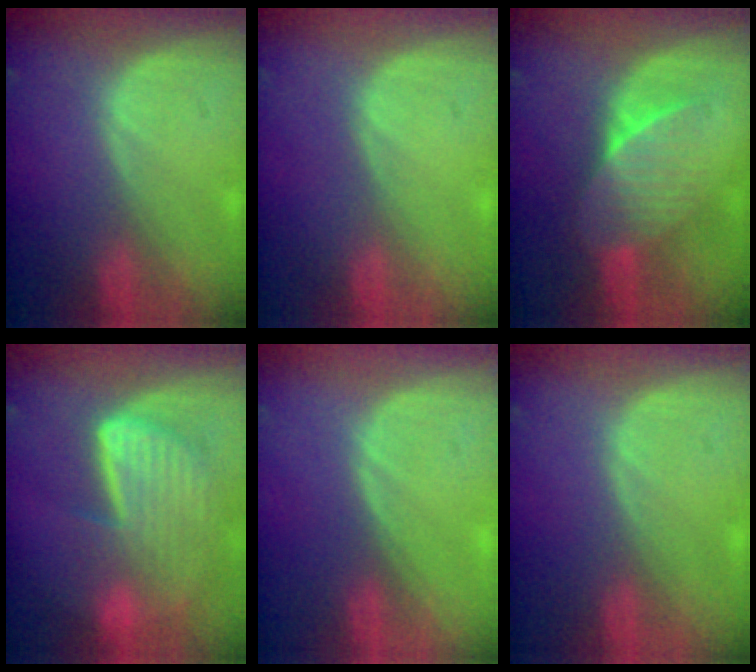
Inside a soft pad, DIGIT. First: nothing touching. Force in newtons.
{"total": 0.0}
{"total": 6.8, "press": 6.4, "slide": 2.3}
{"total": 9.0, "press": 7.9, "slide": 4.2}
{"total": 0.0}
{"total": 0.0}